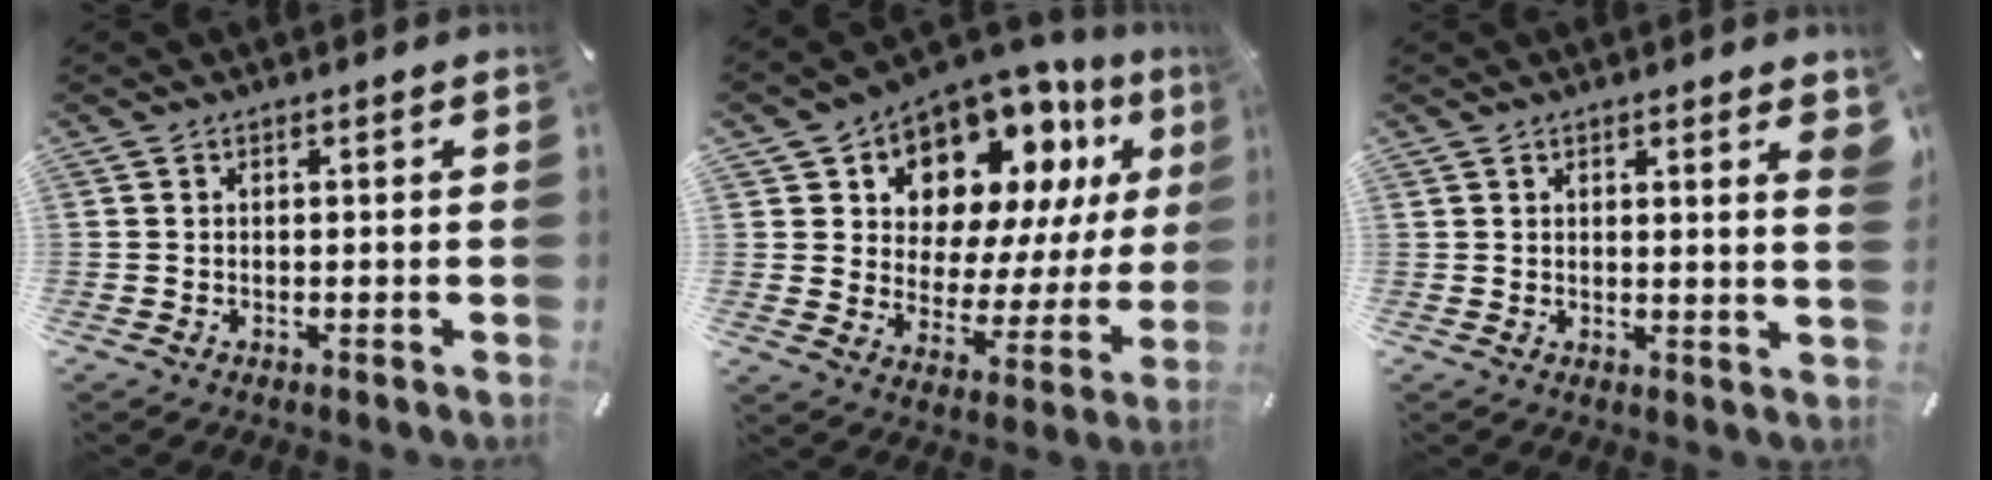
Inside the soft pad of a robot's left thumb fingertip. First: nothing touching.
{"total": 13.3, "force": [9.6, 8.1, 4.4], "torque": [-0.081, -0.086, 0.173]}
{"total": 3.1, "force": [1.9, 0.5, 2.3], "torque": [-0.027, -0.010, 0.029]}